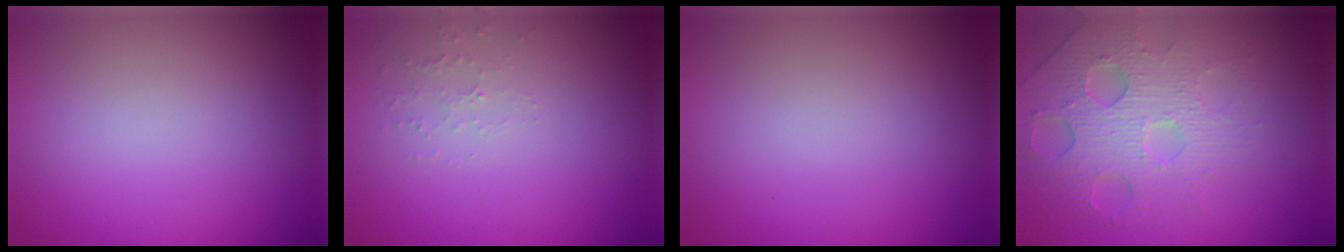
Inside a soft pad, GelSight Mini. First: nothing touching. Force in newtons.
{"total": 1.3, "press": 1.3, "slide": 0.4}
{"total": 0.0}
{"total": 6.3, "press": 4.7, "slide": 4.3}